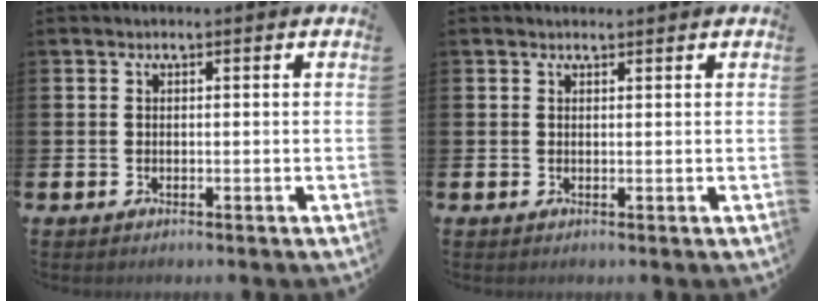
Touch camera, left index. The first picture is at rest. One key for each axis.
{"total": 0.8, "fx": 0.8, "fy": 0.1, "fz": 0.0, "tx": 0.011, "ty": -0.003, "tz": 0.013}